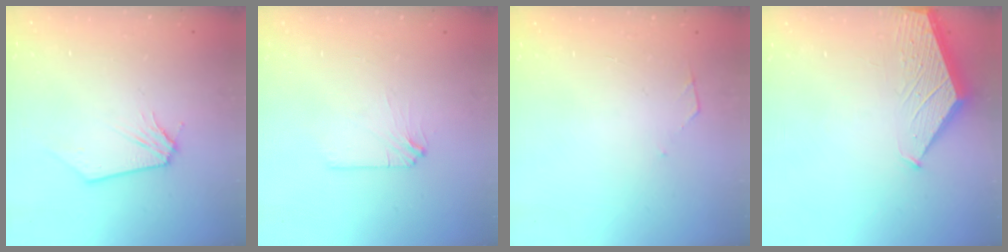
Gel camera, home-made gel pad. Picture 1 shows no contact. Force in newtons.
{"total": 2.5, "press": 2.5, "slide": 0.4}
{"total": 2.7, "press": 2.6, "slide": 0.4}
{"total": 1.6, "press": 1.6, "slide": 0.2}